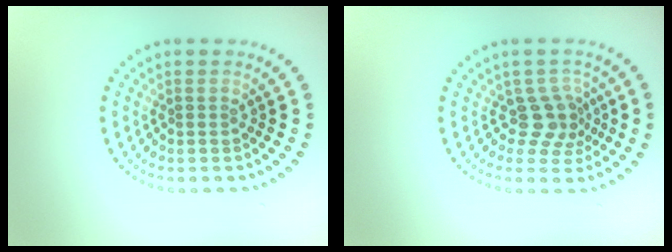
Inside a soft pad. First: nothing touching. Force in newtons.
{"total": 2.9, "press": 2.2, "slide": 1.8}